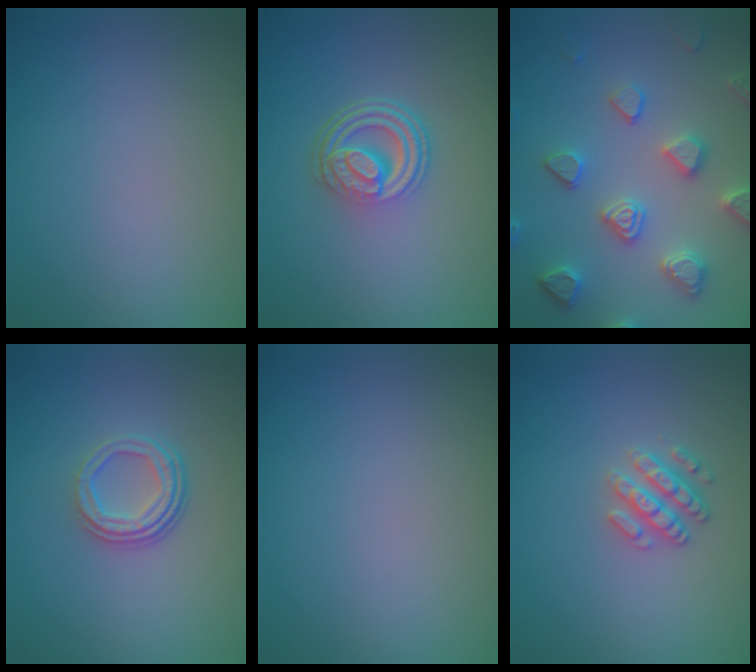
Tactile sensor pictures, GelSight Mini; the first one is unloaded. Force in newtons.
{"total": 5.0, "press": 3.5, "slide": 3.6}
{"total": 4.7, "press": 4.4, "slide": 1.5}
{"total": 3.5, "press": 2.5, "slide": 2.5}
{"total": 0.0}
{"total": 2.5, "press": 2.4, "slide": 0.8}